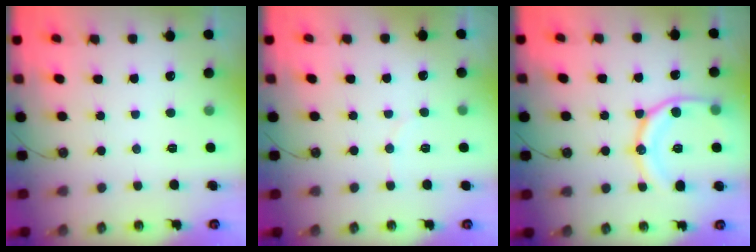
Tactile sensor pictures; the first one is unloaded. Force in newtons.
{"total": 2.7, "press": 2.6, "slide": 0.7}
{"total": 16.9, "press": 16.8, "slide": 1.9}